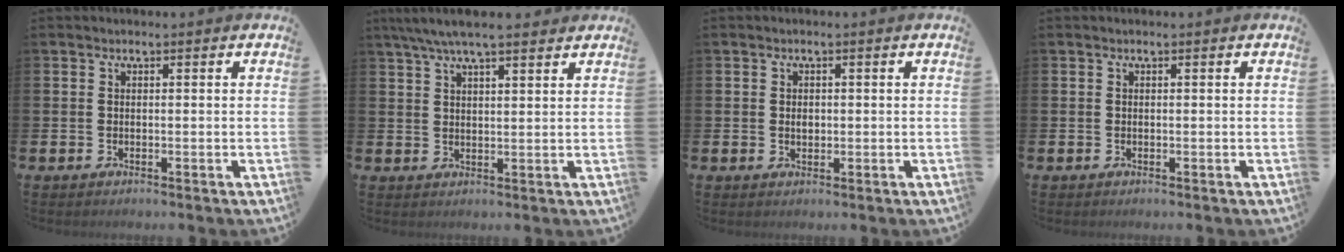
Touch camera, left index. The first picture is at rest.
{"total": 6.0, "force": [5.2, 1.0, 2.9], "torque": [-0.069, -0.008, 0.094]}
{"total": 1.2, "force": [0.2, 0.9, 0.8], "torque": [-0.005, 0.002, -0.002]}
{"total": 0.0}